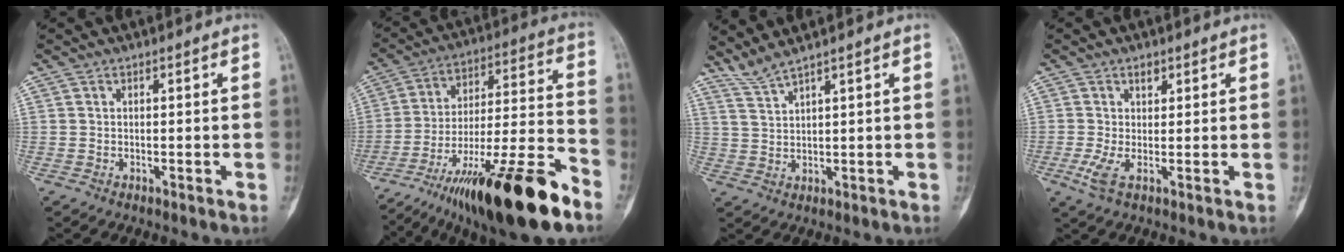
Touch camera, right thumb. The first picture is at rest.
{"total": 27.4, "force": [-17.8, 5.4, 20.2], "torque": [-0.287, 0.056, -0.292]}
{"total": 3.4, "force": [3.0, -0.7, 1.2], "torque": [-0.037, -0.016, 0.075]}
{"total": 3.7, "force": [0.5, 1.8, 3.2], "torque": [-0.072, -0.001, 0.009]}